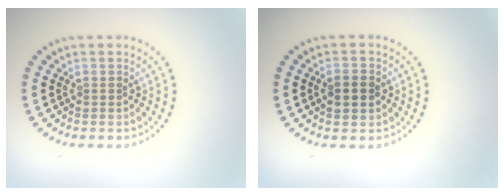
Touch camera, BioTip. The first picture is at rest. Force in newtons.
{"total": 2.9, "press": 2.9, "slide": 0.1}